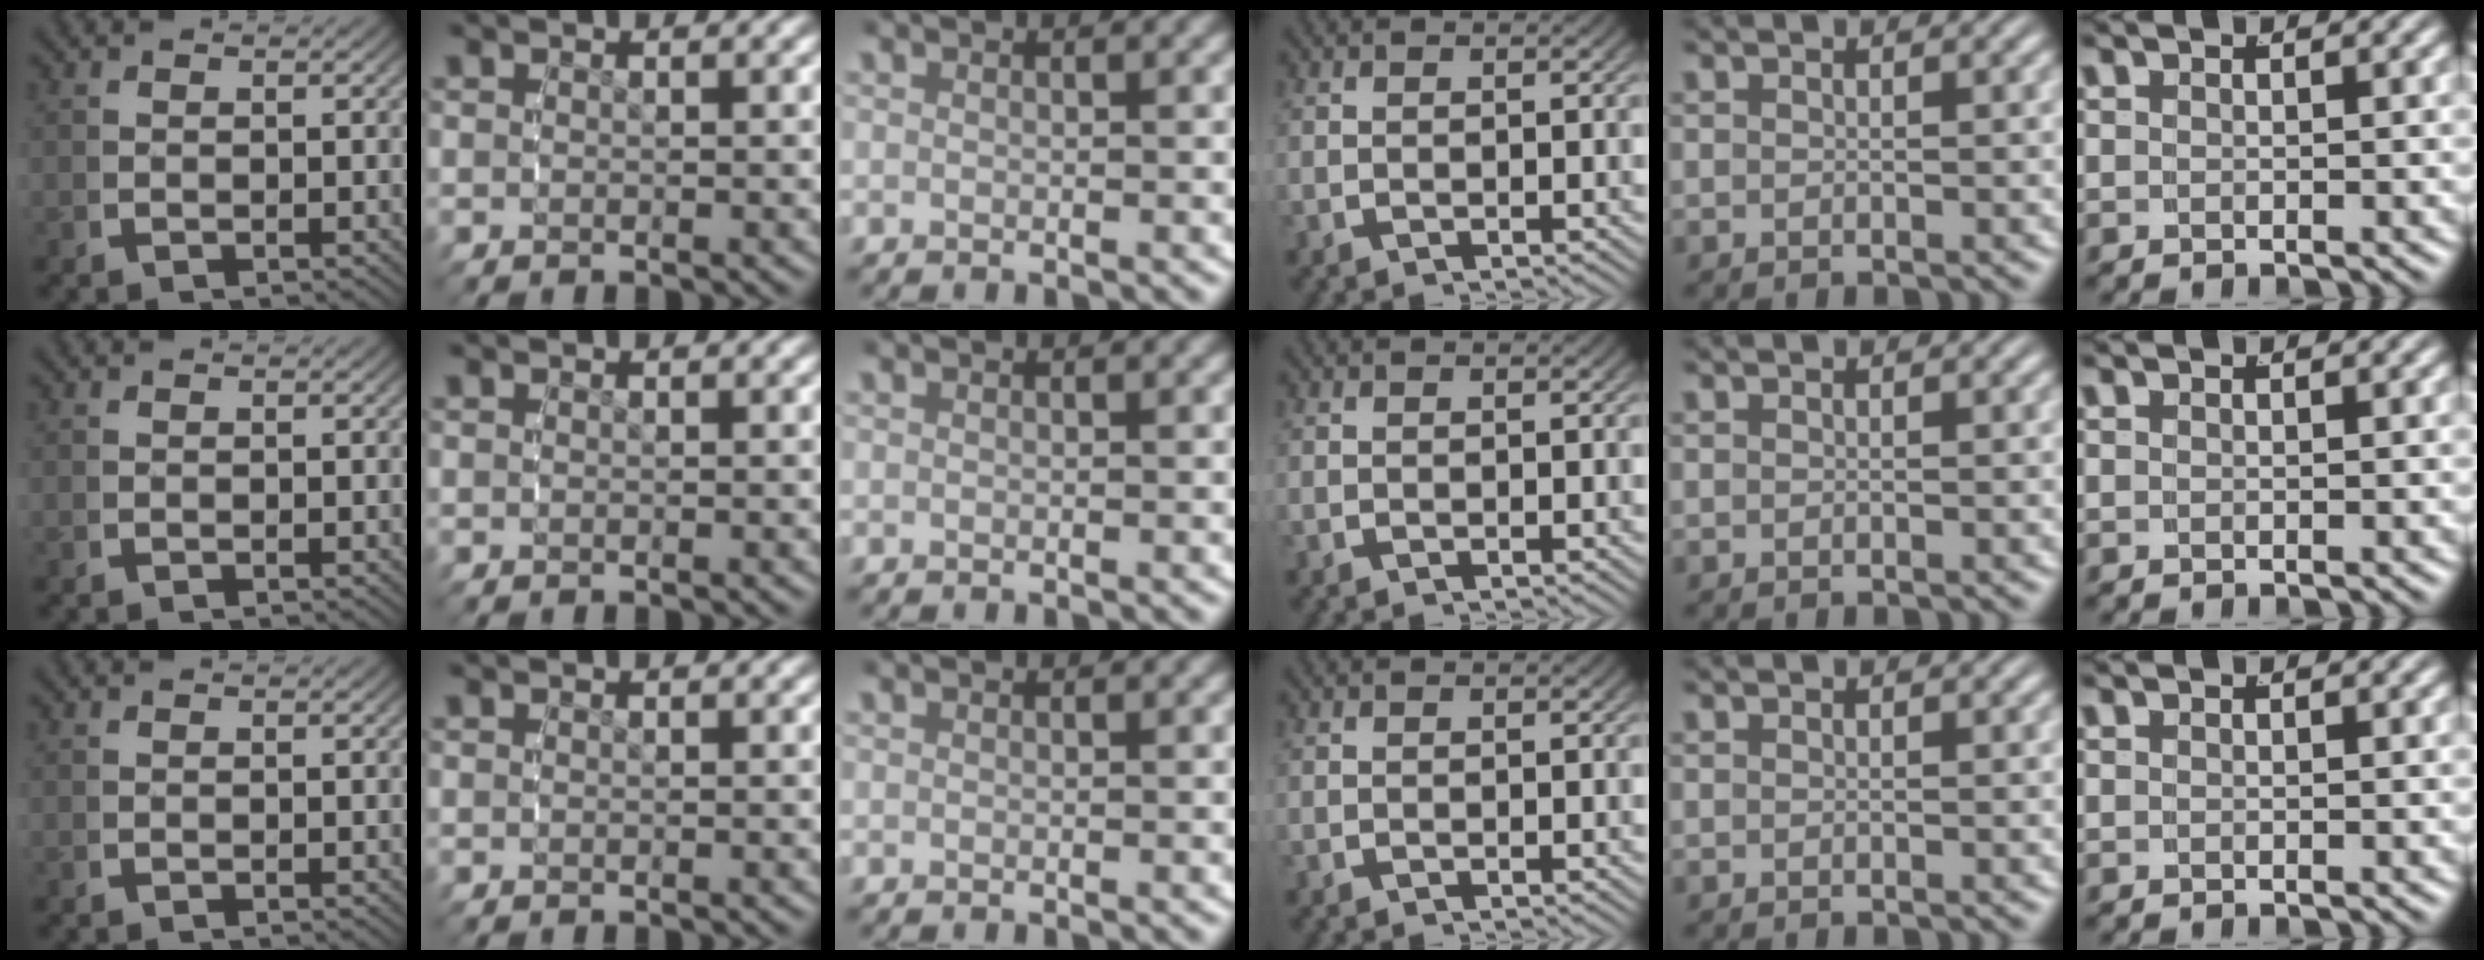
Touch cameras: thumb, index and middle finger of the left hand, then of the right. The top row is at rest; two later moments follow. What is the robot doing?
{"motion": "reach", "object": "paper plate"}